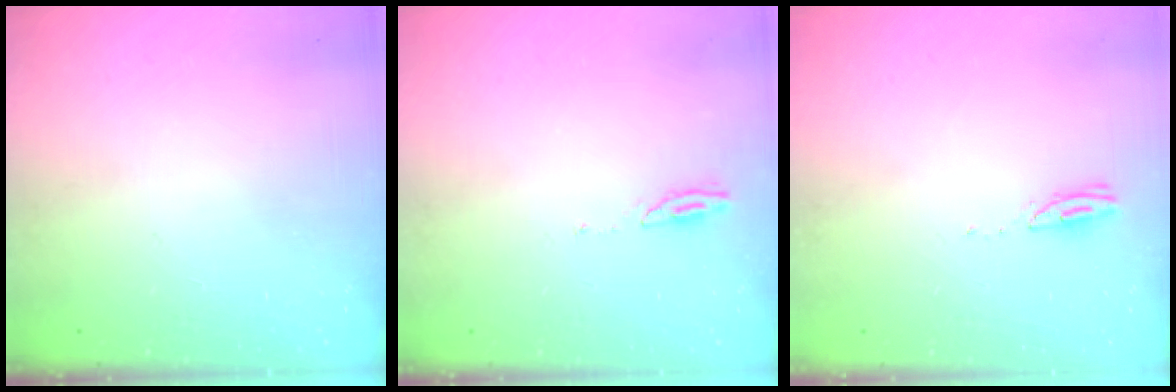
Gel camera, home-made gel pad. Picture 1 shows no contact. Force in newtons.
{"total": 3.6, "press": 3.5, "slide": 0.3}
{"total": 2.9, "press": 2.9, "slide": 0.2}